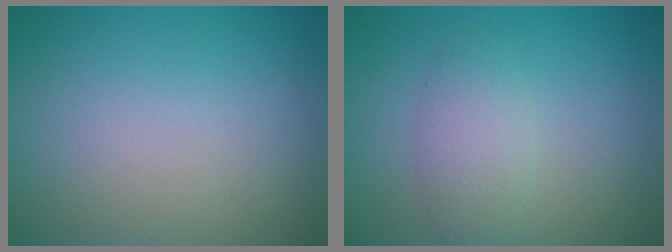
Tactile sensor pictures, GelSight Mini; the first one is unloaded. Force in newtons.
{"total": 2.6, "press": 2.6, "slide": 0.0}